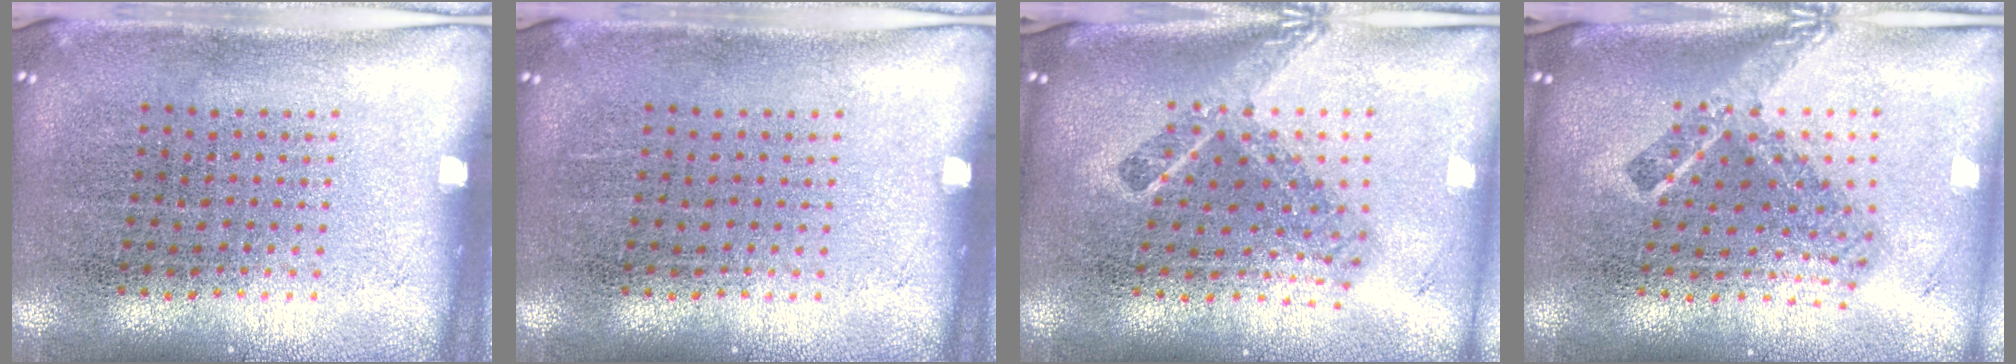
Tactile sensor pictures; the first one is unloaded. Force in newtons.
{"total": 0.0}
{"total": 2.2, "press": 1.5, "slide": 1.7}
{"total": 2.2, "press": 1.5, "slide": 1.7}